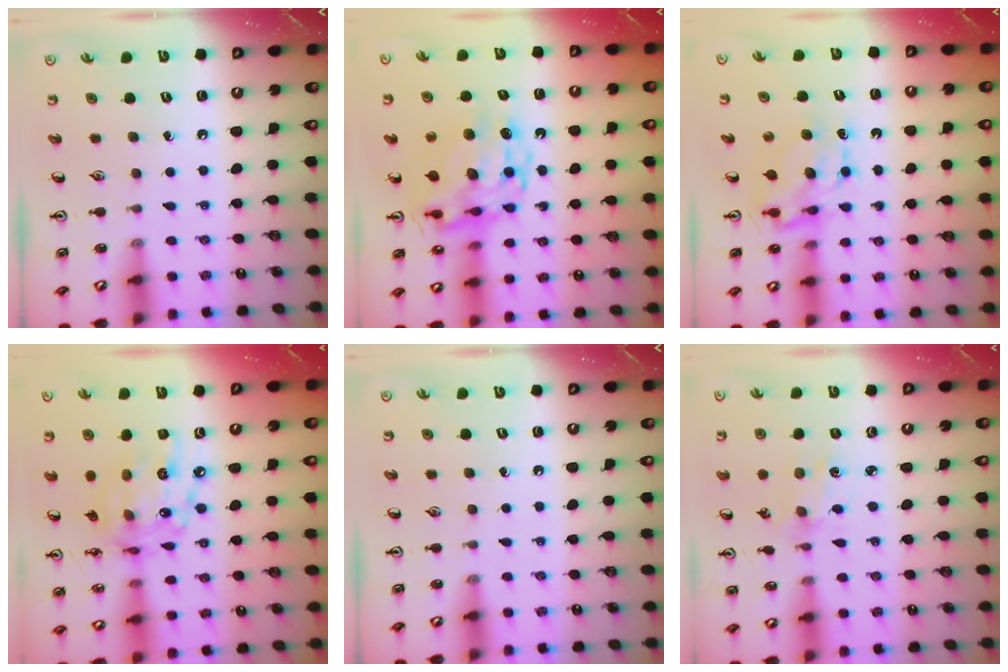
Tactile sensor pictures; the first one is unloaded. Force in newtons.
{"total": 12.6, "press": 12.6, "slide": 1.1}
{"total": 6.6, "press": 6.6, "slide": 0.5}
{"total": 15.7, "press": 15.7, "slide": 1.1}
{"total": 0.0}
{"total": 1.3, "press": 1.3, "slide": 0.3}